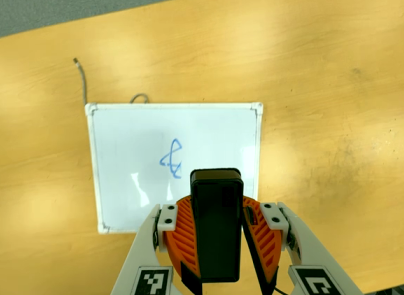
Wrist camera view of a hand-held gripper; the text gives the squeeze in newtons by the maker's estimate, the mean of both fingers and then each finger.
{"total": 9.1, "left": 8.8, "right": 9.4}